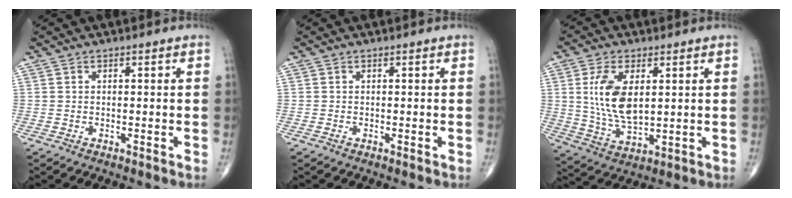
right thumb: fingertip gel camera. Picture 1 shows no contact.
{"total": 0.0}
{"total": 11.7, "force": [2.5, 6.1, 9.7], "torque": [-0.185, -0.018, 0.055]}